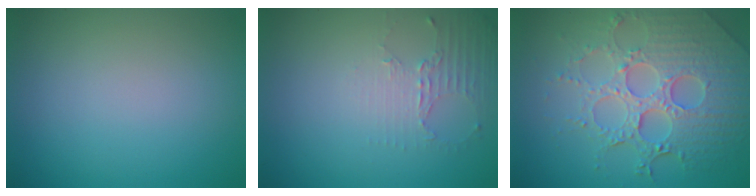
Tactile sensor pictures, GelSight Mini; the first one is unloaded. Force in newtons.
{"total": 2.3, "press": 1.6, "slide": 1.6}
{"total": 8.1, "press": 5.8, "slide": 5.6}